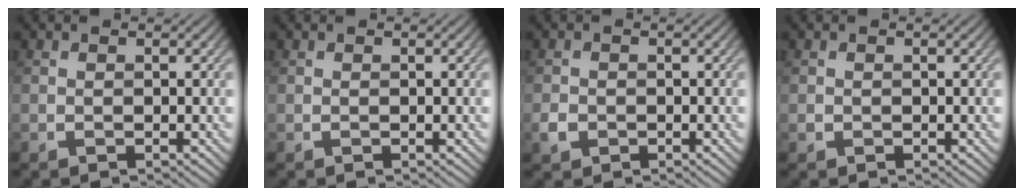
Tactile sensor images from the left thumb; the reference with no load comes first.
{"total": 0.0}
{"total": 1.8, "force": [-0.8, 1.4, 0.7], "torque": [-0.015, -0.004, -0.020]}
{"total": 0.5, "force": [-0.2, 0.5, 0.1], "torque": [-0.001, -0.005, -0.005]}